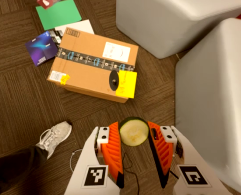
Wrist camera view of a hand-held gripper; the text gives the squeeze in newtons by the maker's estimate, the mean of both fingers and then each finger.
{"total": 9.7, "left": 9.9, "right": 9.5}